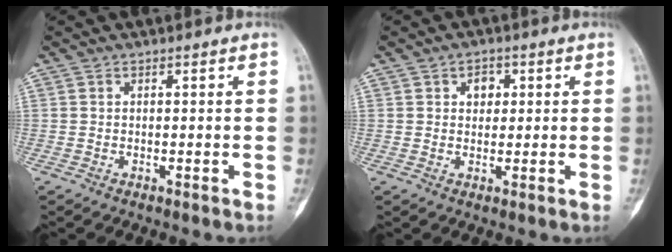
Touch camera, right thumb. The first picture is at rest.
{"total": 3.2, "force": [0.9, 2.6, 1.7], "torque": [0.000, 0.000, 0.011]}